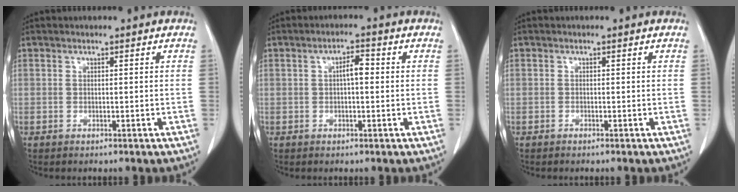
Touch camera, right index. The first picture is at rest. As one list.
[{"total": 2.9, "force": [0.2, 0.9, 2.8], "torque": [-0.045, 0.008, 0.001]}, {"total": 0.0}]